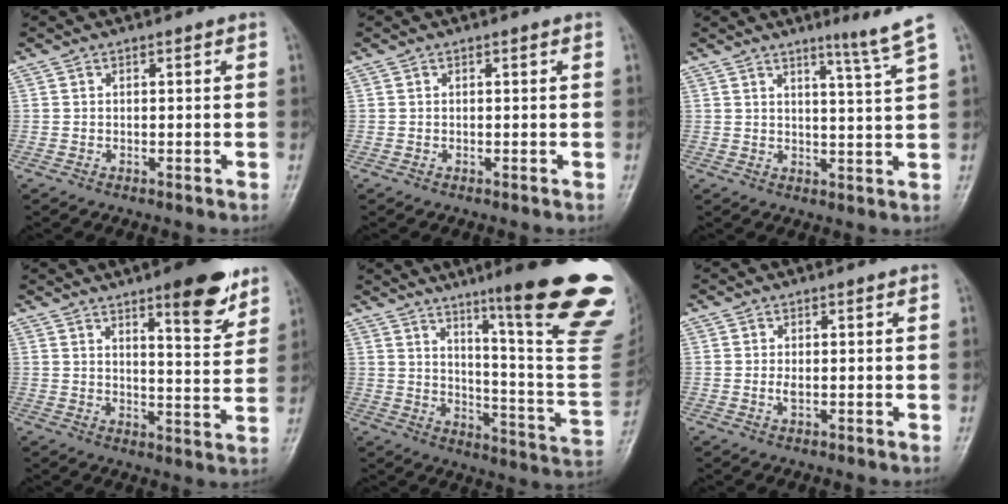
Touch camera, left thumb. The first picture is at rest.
{"total": 0.0}
{"total": 5.4, "force": [3.8, -1.3, 3.6], "torque": [-0.054, -0.039, 0.061]}
{"total": 10.9, "force": [7.2, 2.9, 7.7], "torque": [-0.078, -0.044, 0.100]}
{"total": 27.0, "force": [15.2, 3.2, 22.0], "torque": [-0.232, -0.076, 0.219]}
{"total": 1.2, "force": [0.0, 0.6, 1.0], "torque": [-0.017, -0.002, 0.004]}